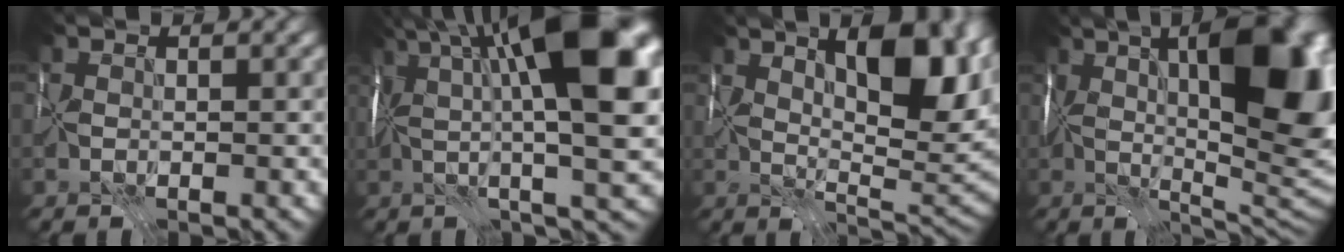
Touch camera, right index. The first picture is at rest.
{"total": 17.4, "force": [4.7, 5.4, 15.9], "torque": [-0.246, 0.031, 0.073]}
{"total": 12.4, "force": [4.7, 4.8, 10.4], "torque": [-0.148, 0.008, 0.069]}
{"total": 18.5, "force": [4.5, 7.7, 16.2], "torque": [-0.207, 0.027, 0.067]}